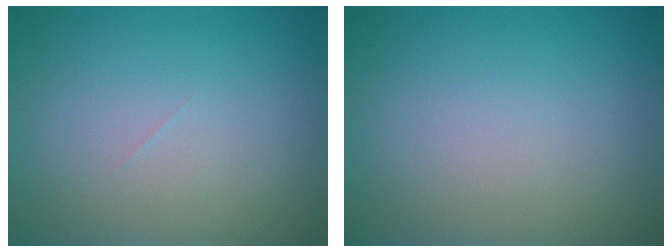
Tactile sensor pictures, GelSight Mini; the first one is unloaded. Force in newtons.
{"total": 0.0}